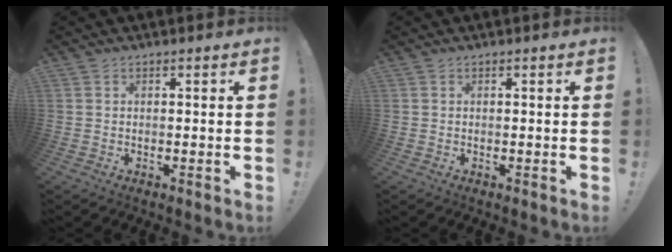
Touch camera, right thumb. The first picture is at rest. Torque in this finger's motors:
{"motor_torque": [0.00, 0.00, 0.00, 0.00, 0.02]}